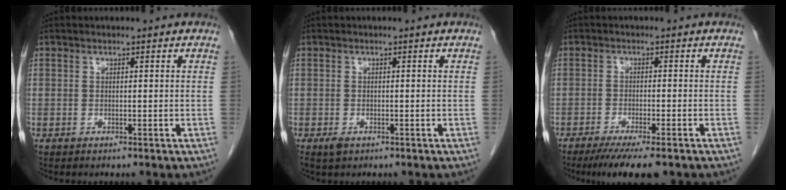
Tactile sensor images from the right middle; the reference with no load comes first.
{"total": 1.4, "force": [-0.7, 0.8, 0.9], "torque": [-0.018, -0.001, -0.007]}
{"total": 8.4, "force": [-6.4, 1.1, 5.4], "torque": [-0.078, -0.017, -0.095]}